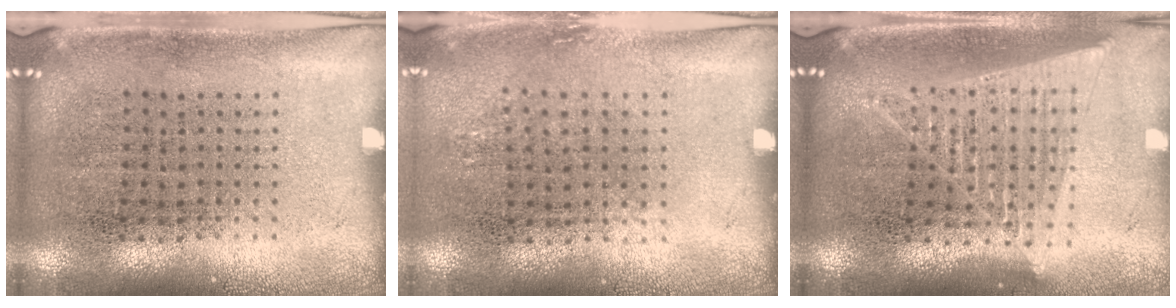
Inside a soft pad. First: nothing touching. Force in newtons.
{"total": 0.8, "press": 0.7, "slide": 0.4}
{"total": 1.6, "press": 1.5, "slide": 0.6}